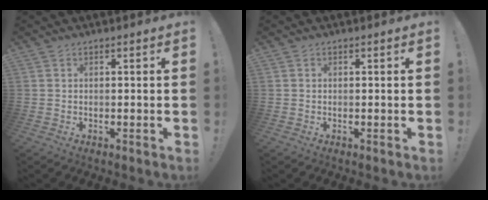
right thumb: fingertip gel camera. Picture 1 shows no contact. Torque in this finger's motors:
{"motor_torque": [-0.22, -0.08, -0.03, 0.09, -0.03]}